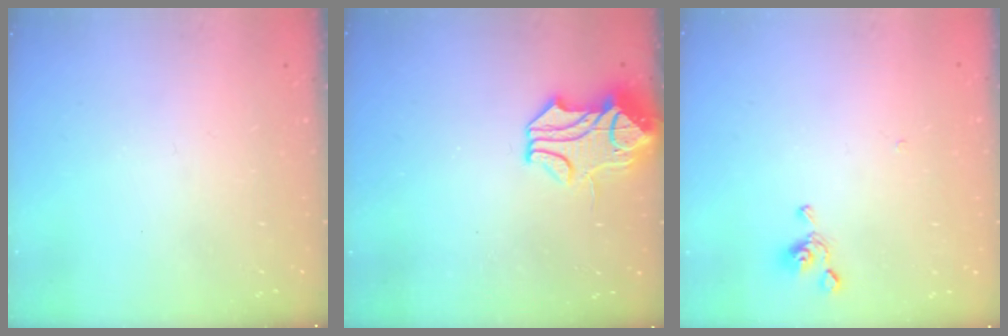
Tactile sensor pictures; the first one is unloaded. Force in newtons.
{"total": 2.2, "press": 1.6, "slide": 1.5}
{"total": 3.8, "press": 3.8, "slide": 0.6}